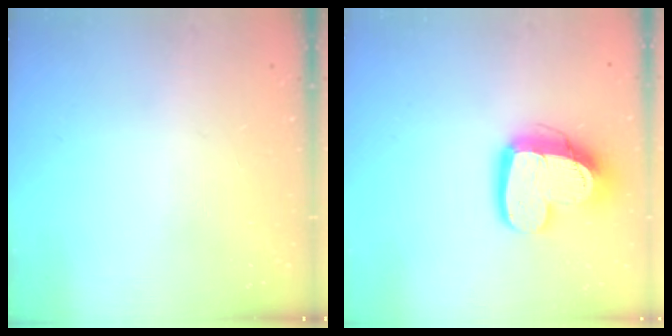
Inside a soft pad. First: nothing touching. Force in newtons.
{"total": 15.0, "press": 14.9, "slide": 1.3}